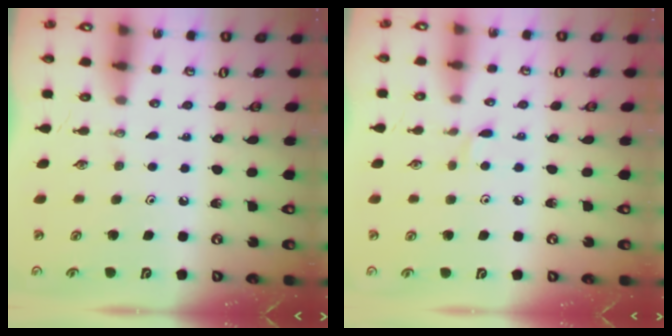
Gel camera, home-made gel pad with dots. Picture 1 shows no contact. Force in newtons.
{"total": 4.3, "press": 4.3, "slide": 0.5}